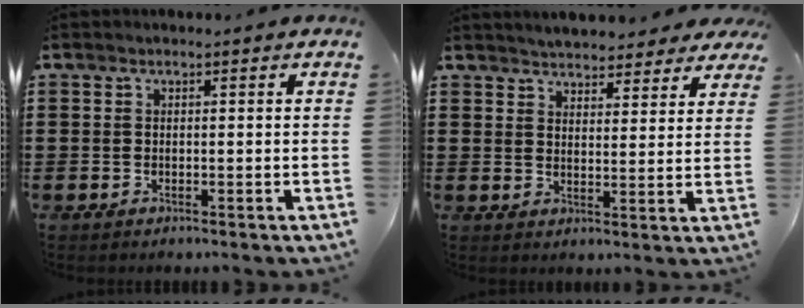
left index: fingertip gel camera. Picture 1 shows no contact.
{"total": 4.1, "force": [4.0, 0.4, 0.2], "torque": [-0.021, -0.015, 0.074]}